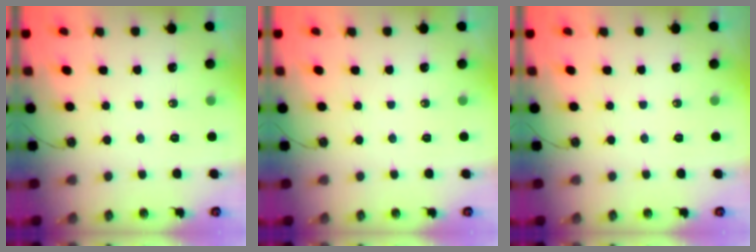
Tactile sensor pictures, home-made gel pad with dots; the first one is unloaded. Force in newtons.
{"total": 0.0}
{"total": 0.0}